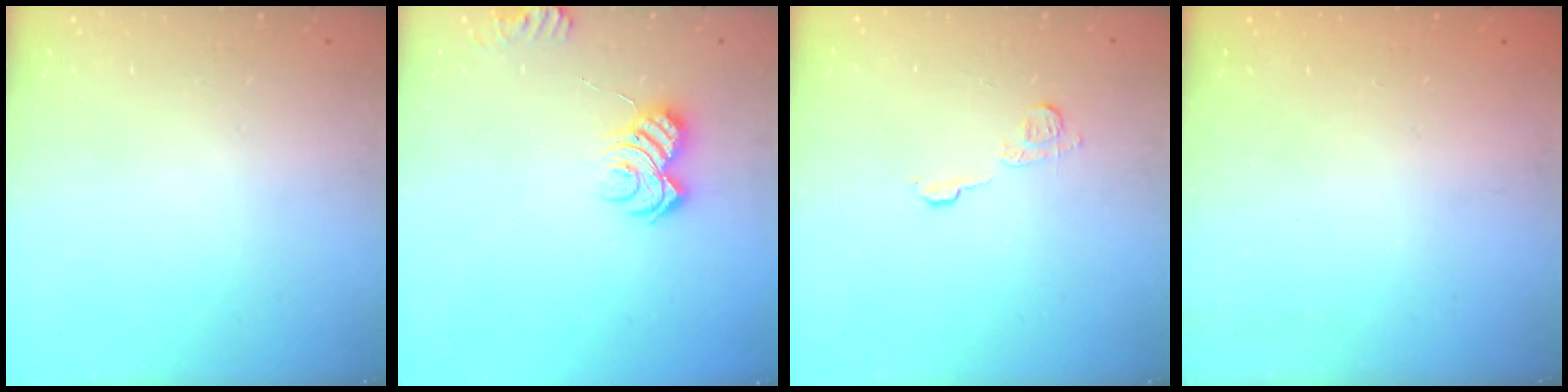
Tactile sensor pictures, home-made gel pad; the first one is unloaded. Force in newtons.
{"total": 7.8, "press": 7.7, "slide": 0.9}
{"total": 6.8, "press": 6.8, "slide": 0.5}
{"total": 2.3, "press": 2.2, "slide": 0.8}